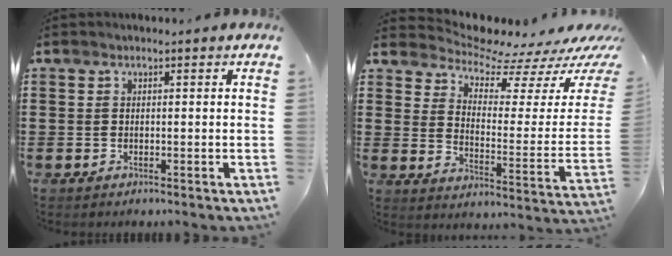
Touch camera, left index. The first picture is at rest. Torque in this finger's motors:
{"motor_torque": [-0.88, -0.74, 0.19, -0.01]}